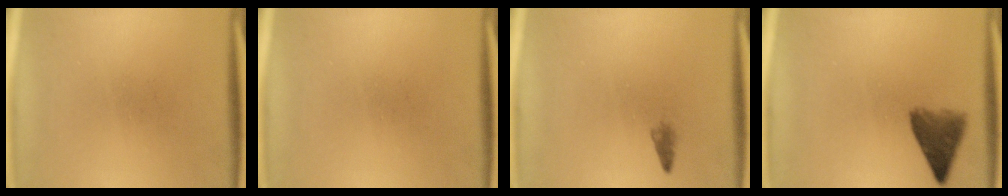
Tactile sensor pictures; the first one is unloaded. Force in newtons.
{"total": 0.0}
{"total": 0.9}
{"total": 5.2}